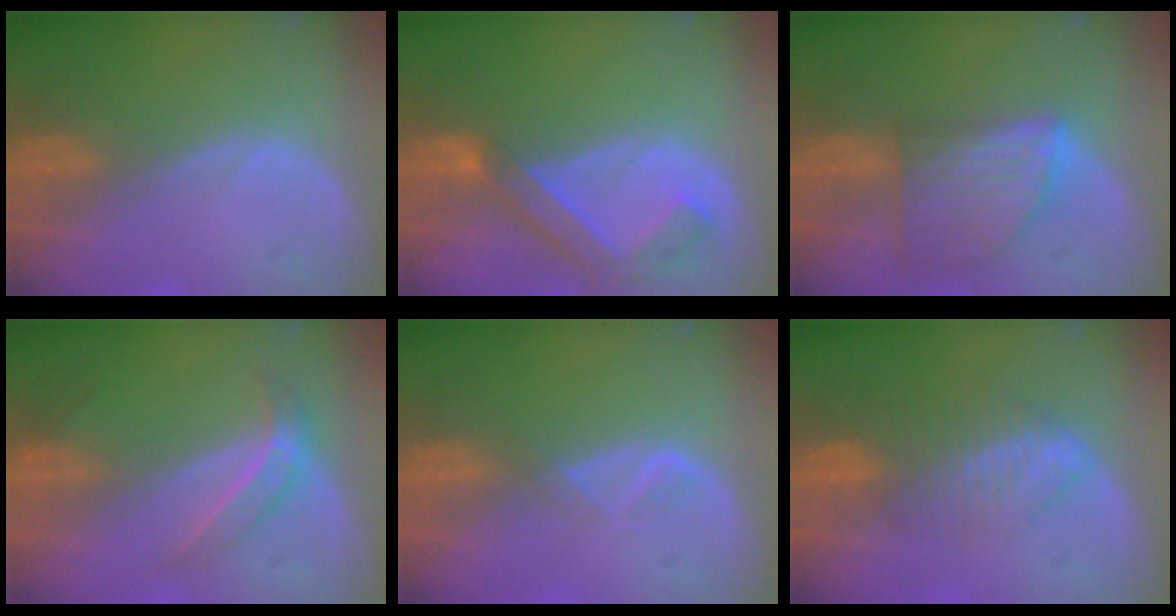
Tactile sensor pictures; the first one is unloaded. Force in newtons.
{"total": 6.6, "press": 5.9, "slide": 3.0}
{"total": 8.0, "press": 7.3, "slide": 3.2}
{"total": 4.0, "press": 3.9, "slide": 0.7}
{"total": 1.6, "press": 1.5, "slide": 0.7}
{"total": 6.8, "press": 5.8, "slide": 3.5}